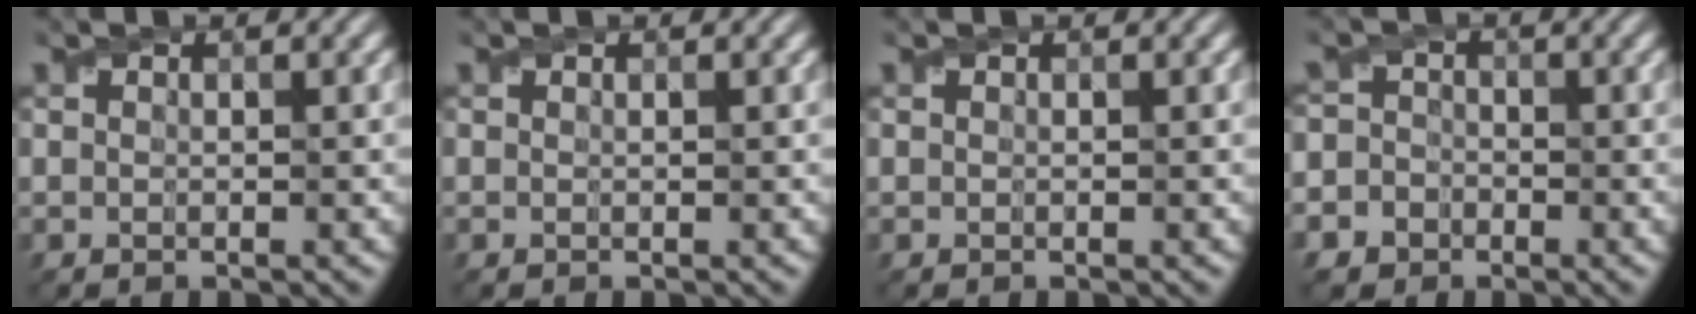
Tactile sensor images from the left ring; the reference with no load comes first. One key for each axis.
{"total": 0.0}
{"total": 0.0}
{"total": 4.7, "fx": -2.3, "fy": 4.0, "fz": 0.7, "tx": 0.007, "ty": 0.000, "tz": -0.062}